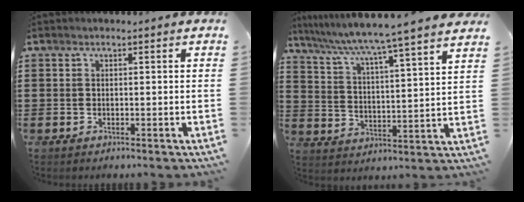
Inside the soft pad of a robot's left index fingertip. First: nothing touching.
{"total": 5.8, "force": [5.1, -1.5, 2.3], "torque": [-0.068, -0.047, 0.077]}